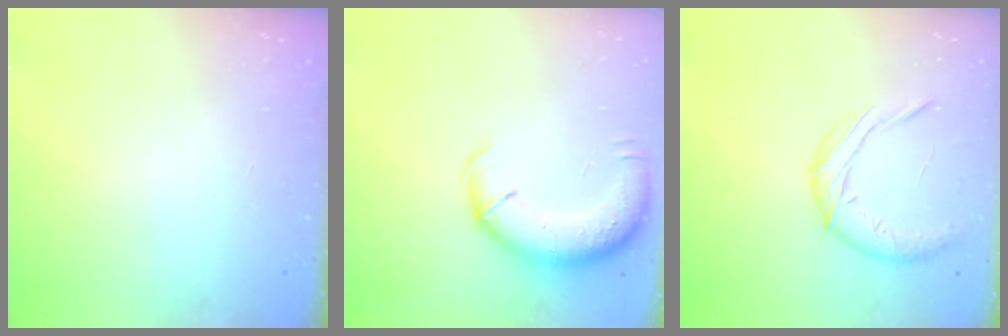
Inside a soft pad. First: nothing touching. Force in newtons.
{"total": 13.4, "press": 12.9, "slide": 3.5}
{"total": 10.8, "press": 10.8, "slide": 0.4}